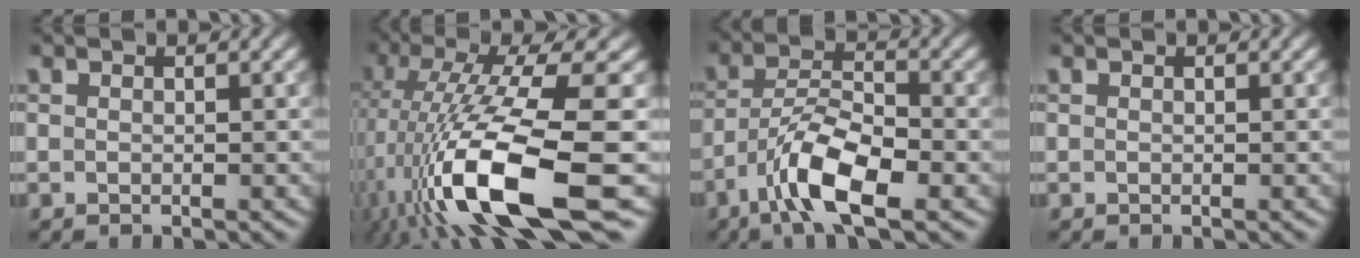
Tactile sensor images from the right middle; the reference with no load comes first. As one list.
[{"total": 14.3, "force": [-4.6, 3.7, 13.0], "torque": [-0.244, -0.017, -0.070]}, {"total": 6.7, "force": [-3.7, 2.0, 5.2], "torque": [-0.097, 0.005, -0.075]}, {"total": 0.0}]